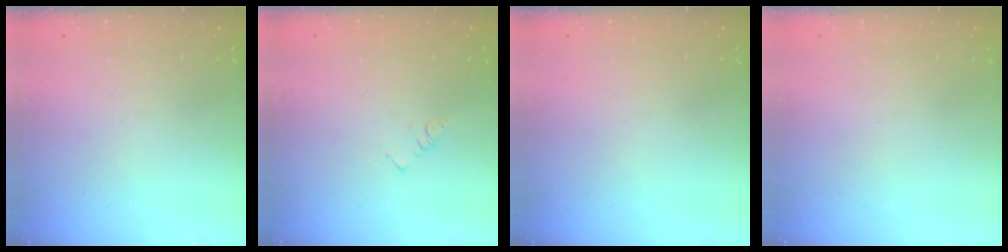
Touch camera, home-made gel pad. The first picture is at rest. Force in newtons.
{"total": 2.9, "press": 2.9, "slide": 0.4}
{"total": 0.0}
{"total": 1.6, "press": 1.5, "slide": 0.1}